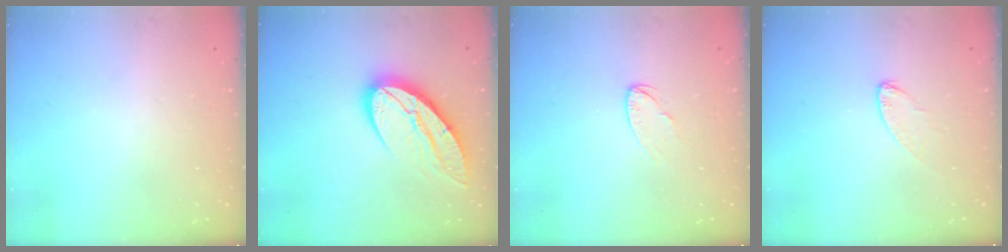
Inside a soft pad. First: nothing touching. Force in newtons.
{"total": 14.0, "press": 14.0, "slide": 1.1}
{"total": 4.5, "press": 4.5, "slide": 0.4}
{"total": 5.4, "press": 5.4, "slide": 0.4}